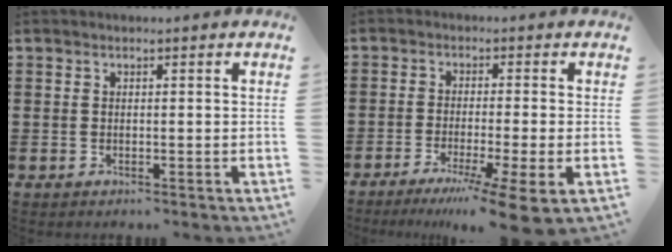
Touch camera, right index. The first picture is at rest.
{"total": 5.1, "force": [-3.3, -0.9, 3.8], "torque": [-0.070, -0.020, -0.060]}